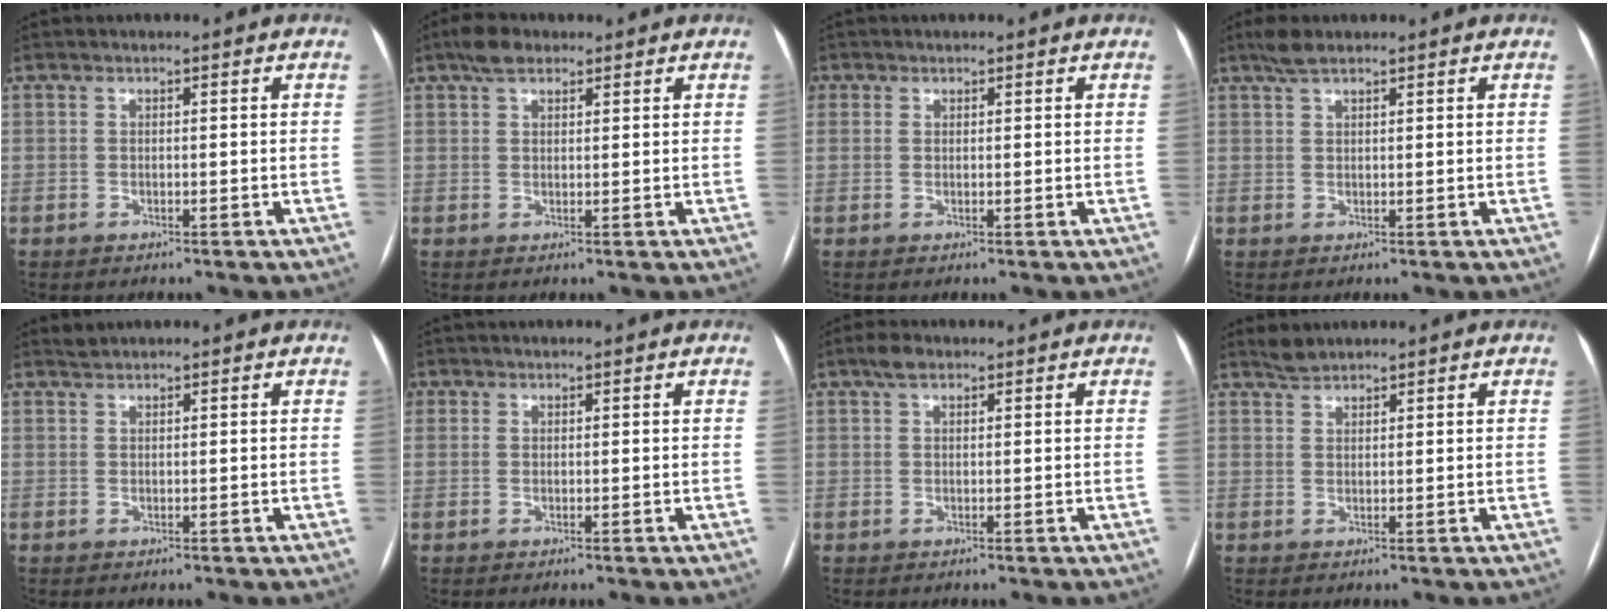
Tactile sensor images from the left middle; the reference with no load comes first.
{"total": 3.7, "force": [2.7, 1.7, 1.9], "torque": [-0.042, 0.016, 0.048]}
{"total": 1.4, "force": [0.6, 1.2, 0.2], "torque": [0.007, -0.001, 0.007]}
{"total": 2.8, "force": [2.2, 0.6, 1.6], "torque": [-0.038, 0.012, 0.045]}
{"total": 0.9, "force": [0.9, -0.1, -0.1], "torque": [-0.006, 0.006, 0.021]}
{"total": 1.0, "force": [0.5, 0.9, 0.2], "torque": [0.005, -0.002, 0.005]}
{"total": 2.2, "force": [1.5, 1.0, 1.2], "torque": [-0.029, 0.012, 0.027]}
{"total": 2.0, "force": [2.0, 0.3, 0.2], "torque": [-0.009, 0.008, 0.041]}